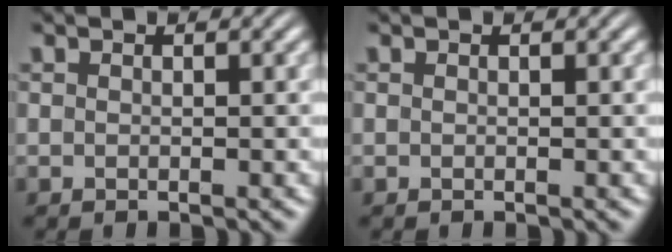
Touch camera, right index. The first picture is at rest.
{"total": 0.0}